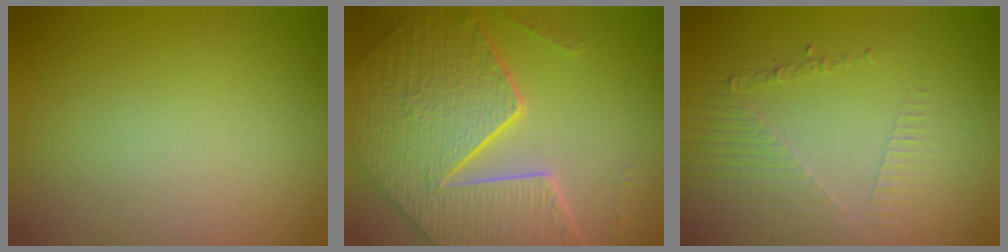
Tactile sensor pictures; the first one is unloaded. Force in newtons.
{"total": 9.6, "press": 7.0, "slide": 6.4}
{"total": 5.1, "press": 3.1, "slide": 4.0}